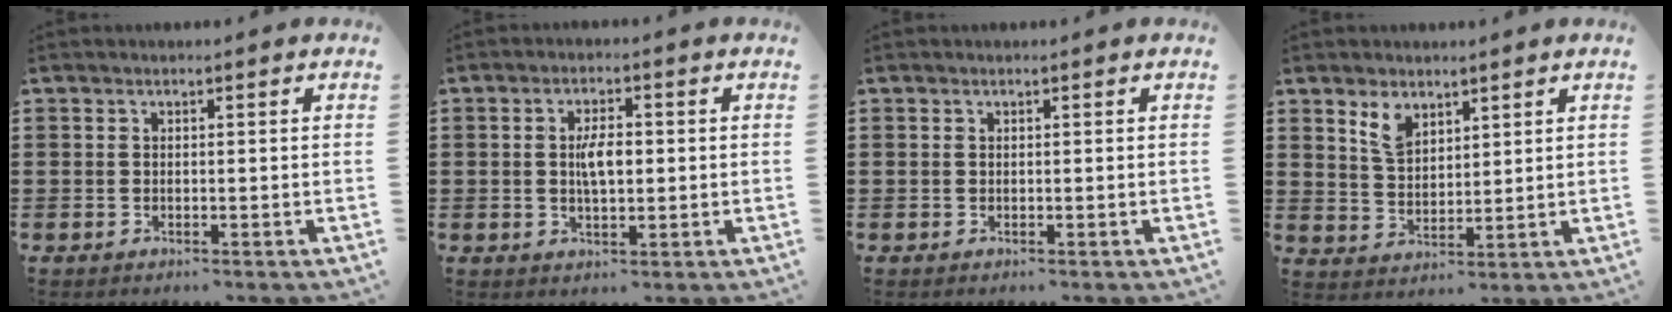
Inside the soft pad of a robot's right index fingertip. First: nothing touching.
{"total": 4.2, "force": [0.2, 1.7, 3.8], "torque": [-0.081, 0.003, -0.001]}
{"total": 0.0}
{"total": 4.7, "force": [3.2, 2.7, 2.3], "torque": [-0.056, 0.009, 0.060]}